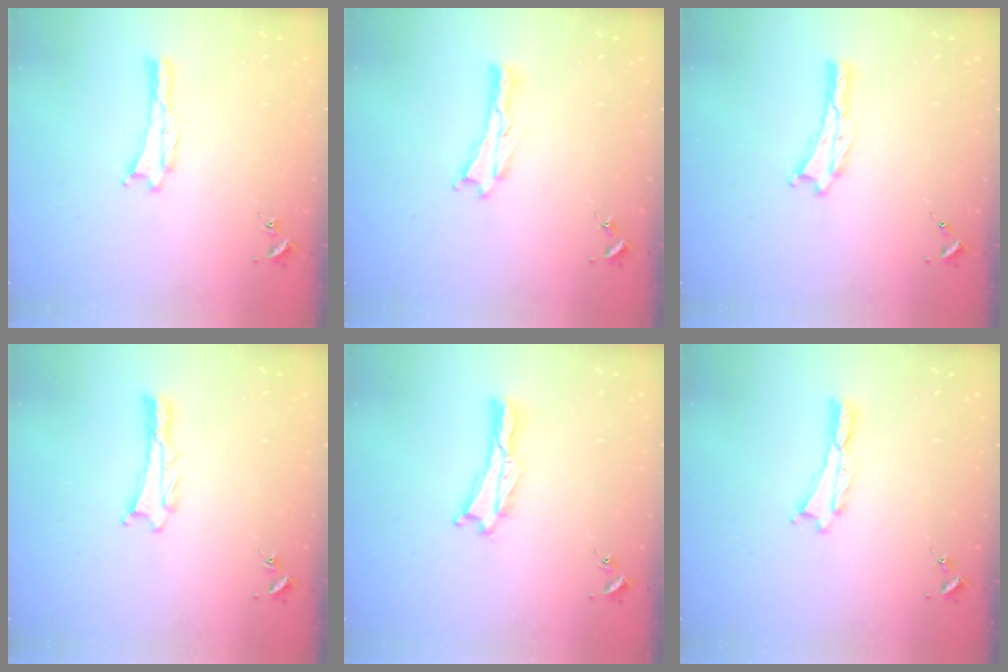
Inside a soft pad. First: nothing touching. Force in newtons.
{"total": 0.0}
{"total": 0.0}
{"total": 0.8, "press": 0.7, "slide": 0.1}
{"total": 0.6, "press": 0.5, "slide": 0.2}
{"total": 0.0}